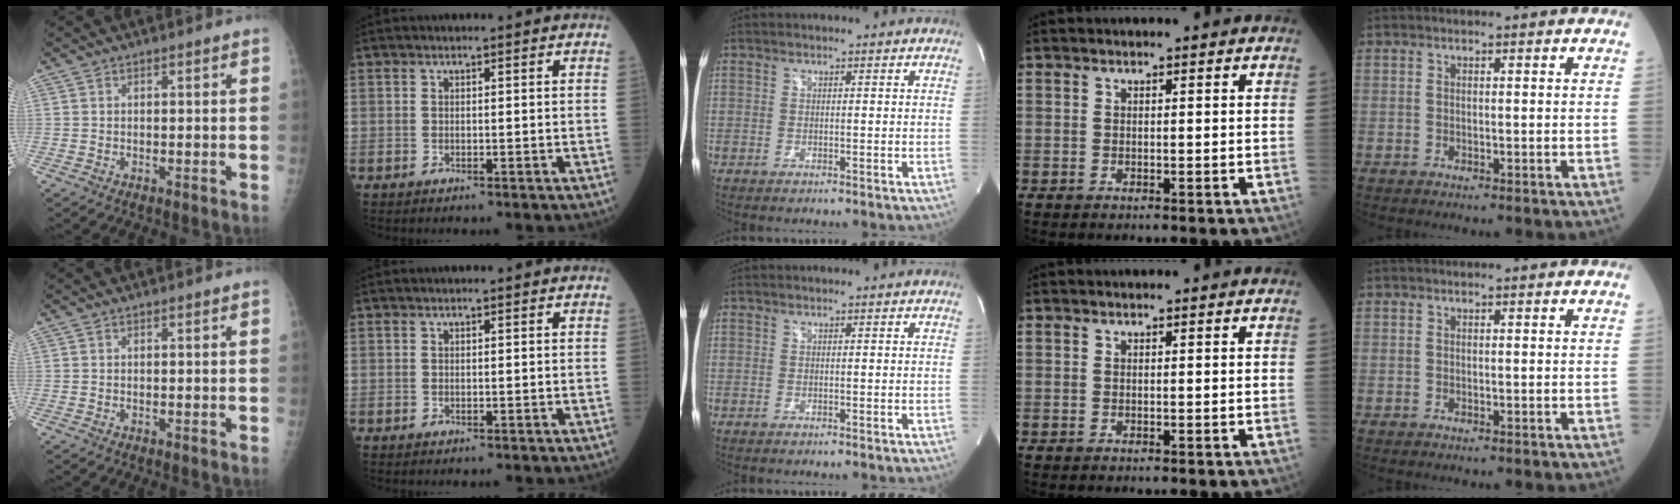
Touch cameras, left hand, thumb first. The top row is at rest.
{}